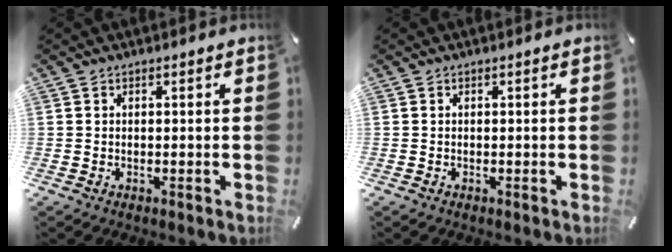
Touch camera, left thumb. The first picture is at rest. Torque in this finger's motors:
{"motor_torque": [0.00, 0.00, 0.10, 0.08, 0.00]}